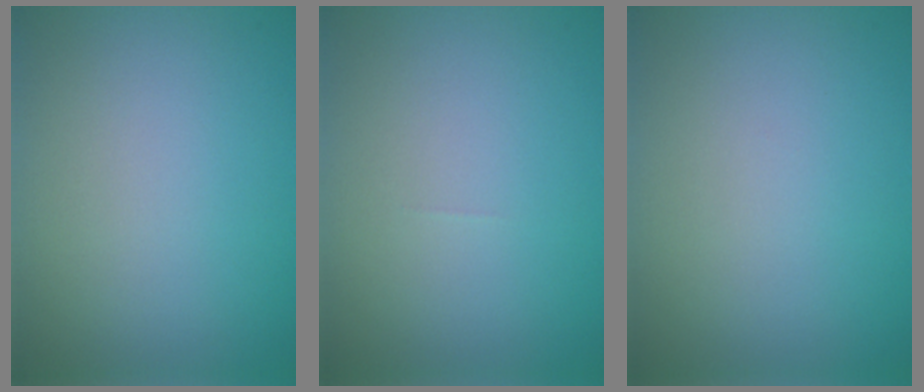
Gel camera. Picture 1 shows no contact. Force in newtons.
{"total": 0.0}
{"total": 0.0}